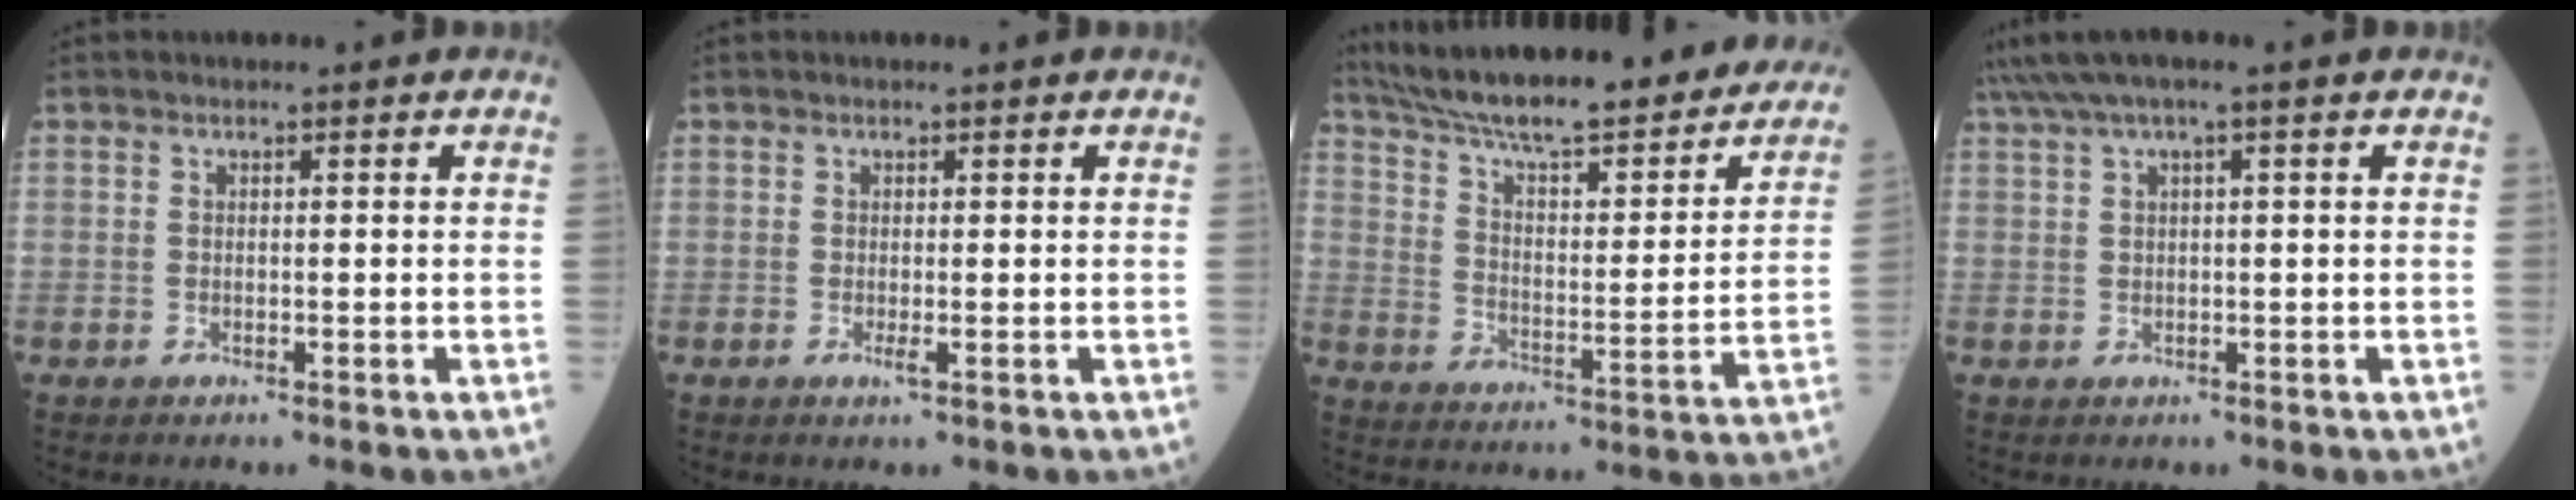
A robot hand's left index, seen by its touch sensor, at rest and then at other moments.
{"total": 0.9, "force": [0.2, 0.1, 0.9], "torque": [-0.019, 0.000, 0.001]}
{"total": 32.3, "force": [27.3, 5.8, 16.1], "torque": [-0.259, -0.040, 0.364]}
{"total": 5.8, "force": [4.2, -0.4, 4.0], "torque": [-0.078, 0.040, 0.074]}